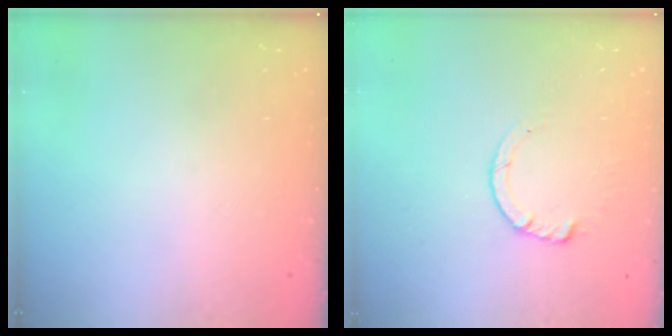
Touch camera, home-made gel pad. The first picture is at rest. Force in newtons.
{"total": 3.3, "press": 3.3, "slide": 0.4}